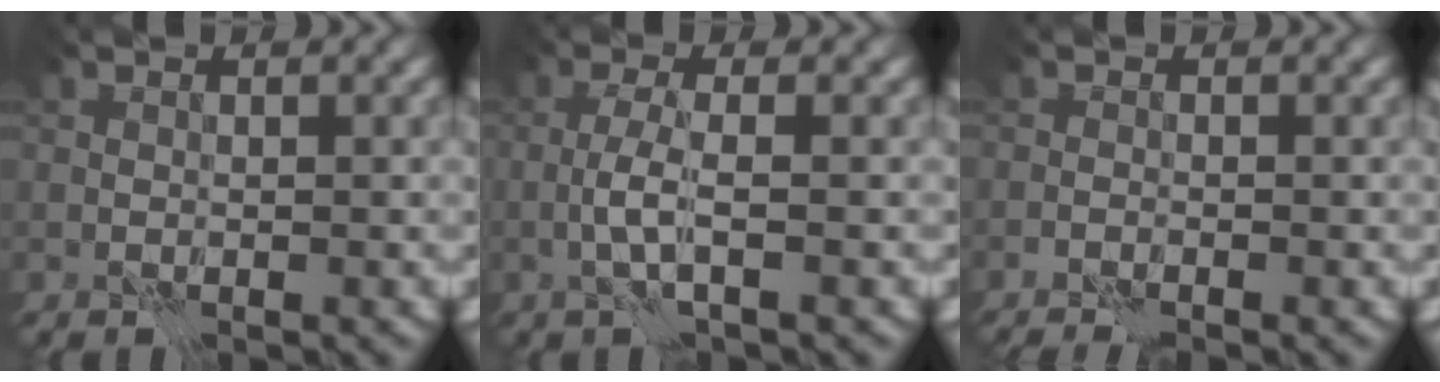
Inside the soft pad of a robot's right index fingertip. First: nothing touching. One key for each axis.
{"total": 2.2, "fx": -0.7, "fy": -0.1, "fz": 2.1, "tx": -0.045, "ty": 0.009, "tz": -0.023}
{"total": 0.9, "fx": -0.5, "fy": -0.7, "fz": 0.1, "tx": -0.003, "ty": 0.003, "tz": -0.011}